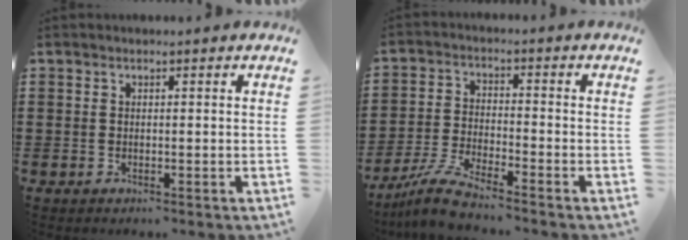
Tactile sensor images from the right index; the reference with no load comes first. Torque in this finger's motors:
{"motor_torque": [1.10, 1.04, 0.20, 0.03]}